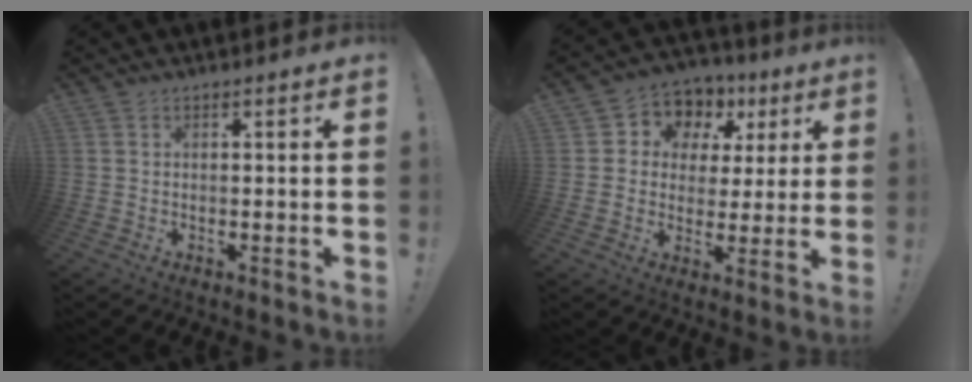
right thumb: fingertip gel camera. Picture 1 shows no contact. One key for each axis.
{"total": 7.9, "fx": 2.5, "fy": 7.1, "fz": 2.4, "tx": -0.032, "ty": -0.022, "tz": 0.049}